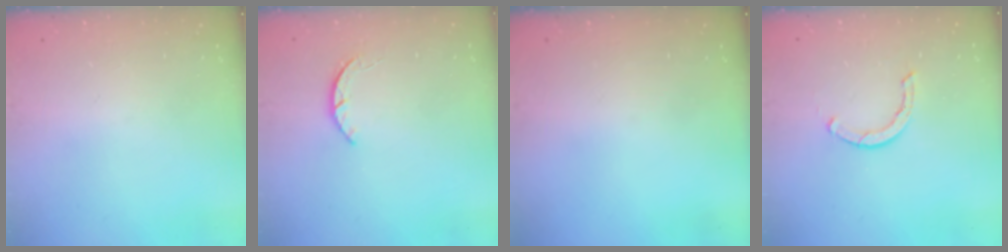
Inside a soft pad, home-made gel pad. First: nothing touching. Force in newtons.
{"total": 1.9, "press": 1.9, "slide": 0.3}
{"total": 0.0}
{"total": 1.7, "press": 1.6, "slide": 0.3}